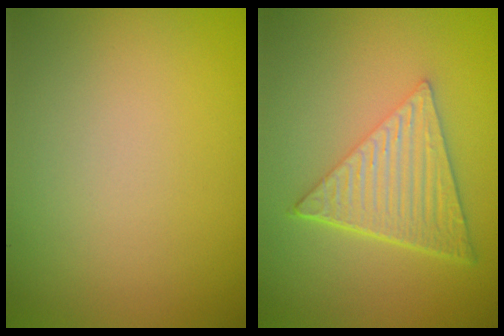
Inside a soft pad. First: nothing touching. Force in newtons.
{"total": 6.6, "press": 4.3, "slide": 5.0}